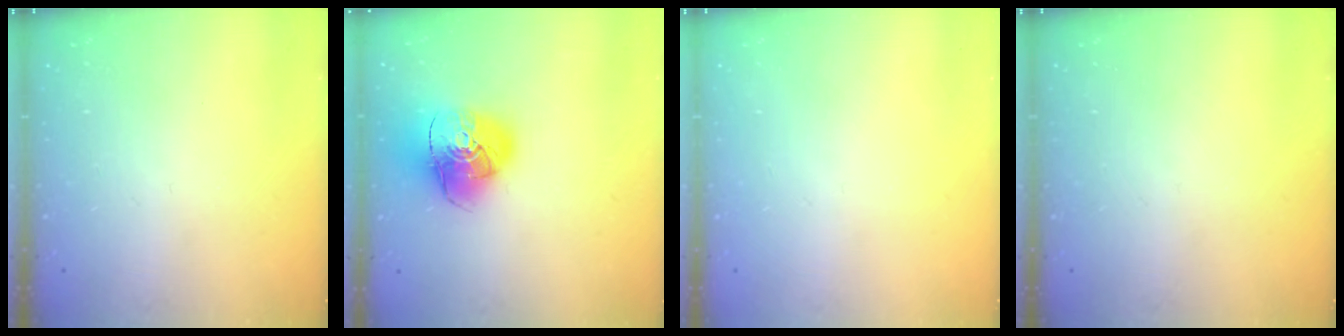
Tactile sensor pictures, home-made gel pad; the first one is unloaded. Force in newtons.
{"total": 15.6, "press": 15.4, "slide": 2.4}
{"total": 0.0}
{"total": 0.0}